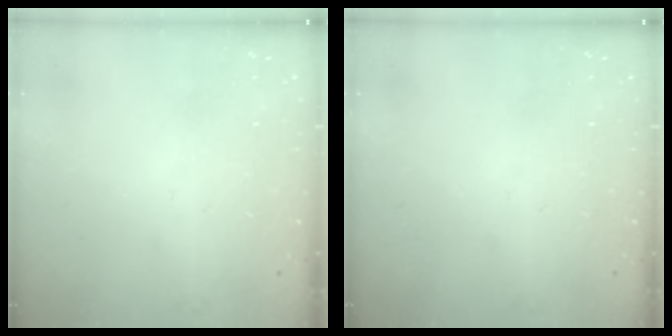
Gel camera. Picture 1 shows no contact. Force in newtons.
{"total": 0.0}